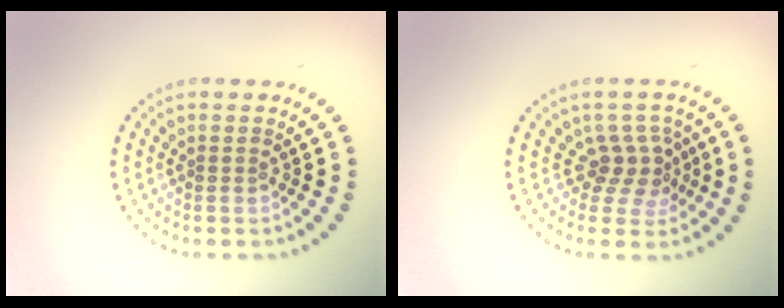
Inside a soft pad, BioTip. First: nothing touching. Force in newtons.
{"total": 2.6, "press": 1.9, "slide": 1.7}